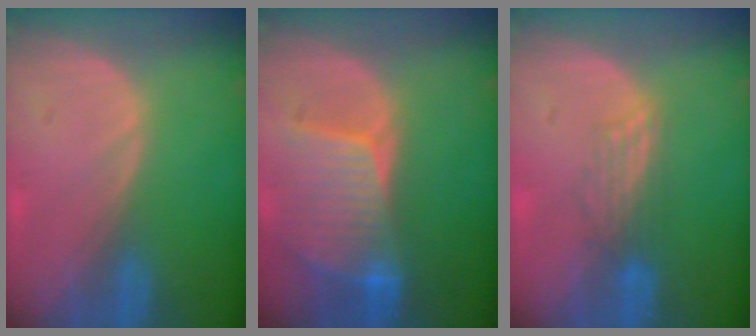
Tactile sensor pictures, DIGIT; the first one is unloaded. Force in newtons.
{"total": 8.6, "press": 7.7, "slide": 3.8}
{"total": 2.7, "press": 2.7, "slide": 0.4}